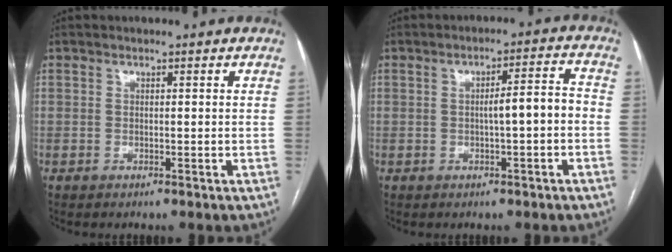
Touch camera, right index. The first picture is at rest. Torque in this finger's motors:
{"motor_torque": [0.89, 0.00, 0.52, 0.10]}